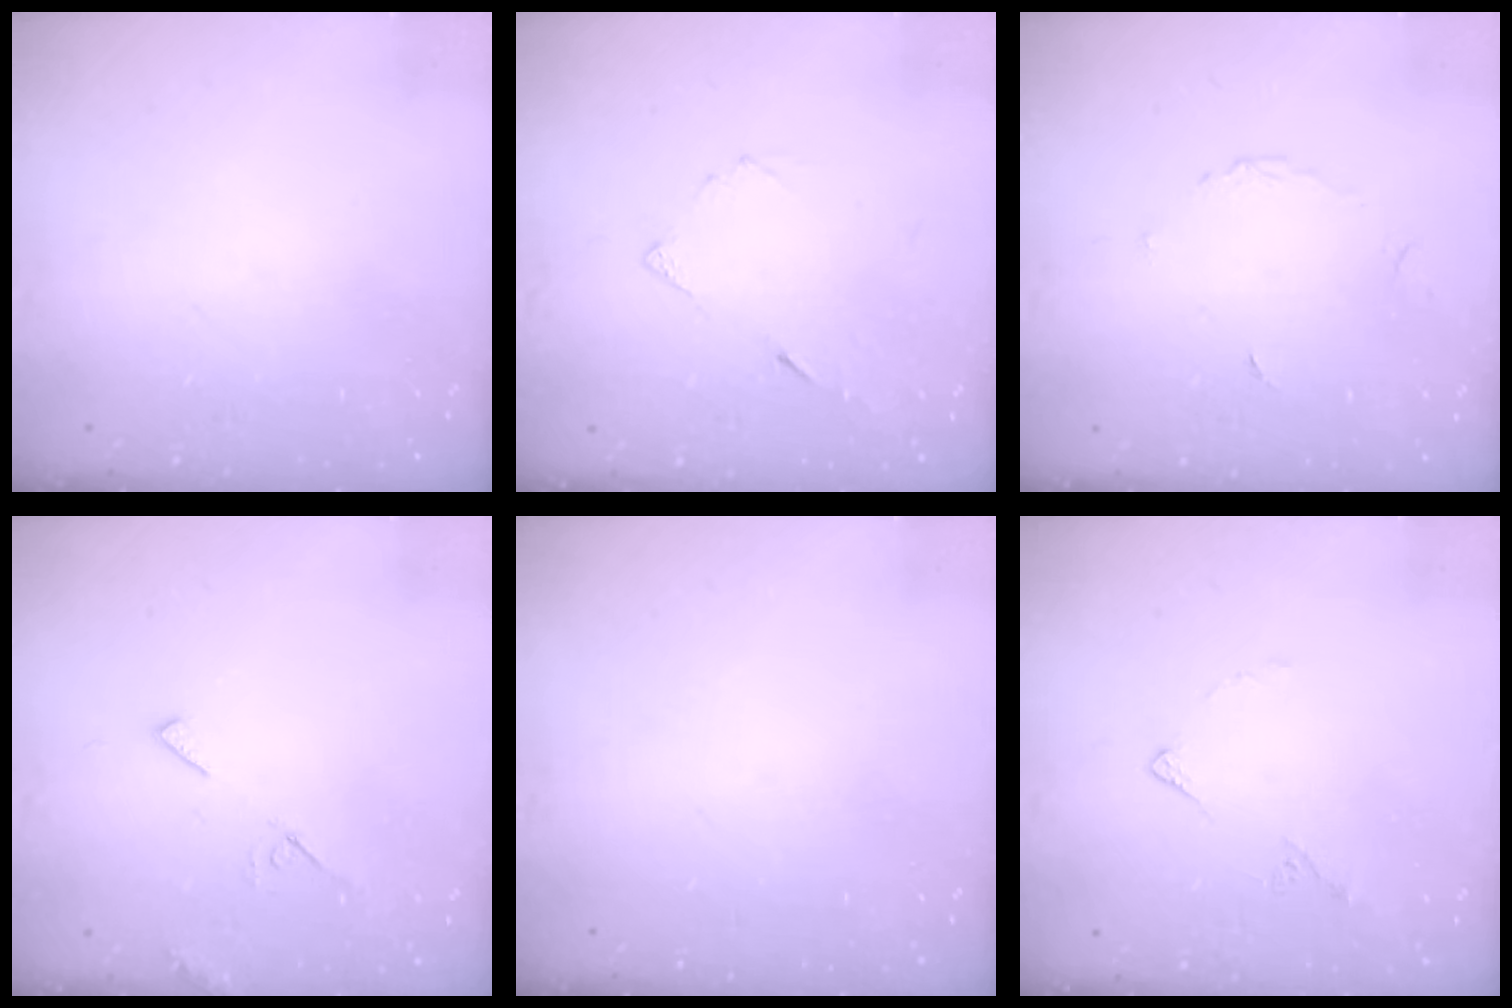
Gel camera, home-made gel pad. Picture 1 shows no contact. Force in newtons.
{"total": 5.1, "press": 5.1, "slide": 0.4}
{"total": 3.8, "press": 3.8, "slide": 0.5}
{"total": 4.8, "press": 4.8, "slide": 0.5}
{"total": 0.0}
{"total": 5.6, "press": 5.6, "slide": 0.6}